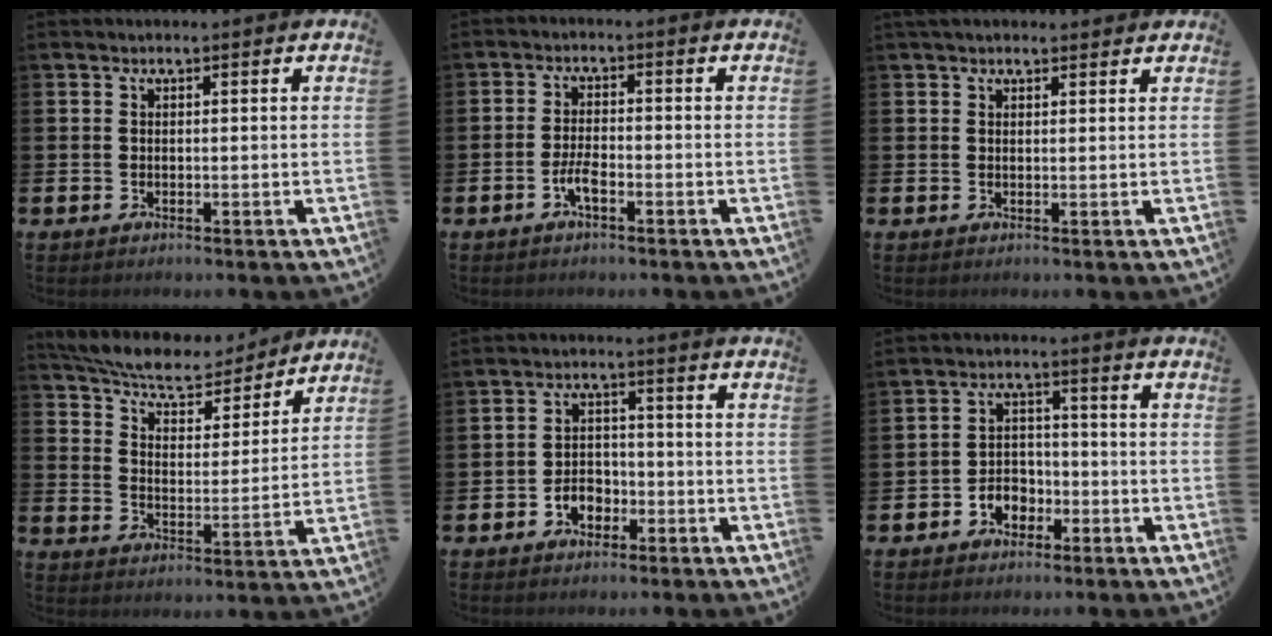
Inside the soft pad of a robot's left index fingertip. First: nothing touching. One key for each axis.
{"total": 2.8, "fx": -1.4, "fy": 0.8, "fz": 2.3, "tx": -0.054, "ty": 0.005, "tz": -0.027}
{"total": 1.6, "fx": 1.4, "fy": 0.7, "fz": 0.4, "tx": 0.000, "ty": 0.003, "tz": 0.023}
{"total": 8.0, "fx": 7.5, "fy": 1.8, "fz": 2.4, "tx": -0.067, "ty": -0.055, "tz": 0.126}
{"total": 3.4, "fx": -2.0, "fy": 2.4, "fz": 1.3, "tx": -0.028, "ty": 0.006, "tz": -0.045}
{"total": 3.5, "fx": -2.1, "fy": 2.7, "fz": 0.8, "tx": -0.030, "ty": 0.007, "tz": -0.047}